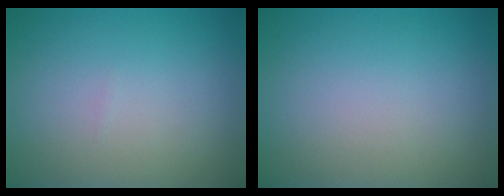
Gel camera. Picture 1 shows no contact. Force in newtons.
{"total": 0.0}